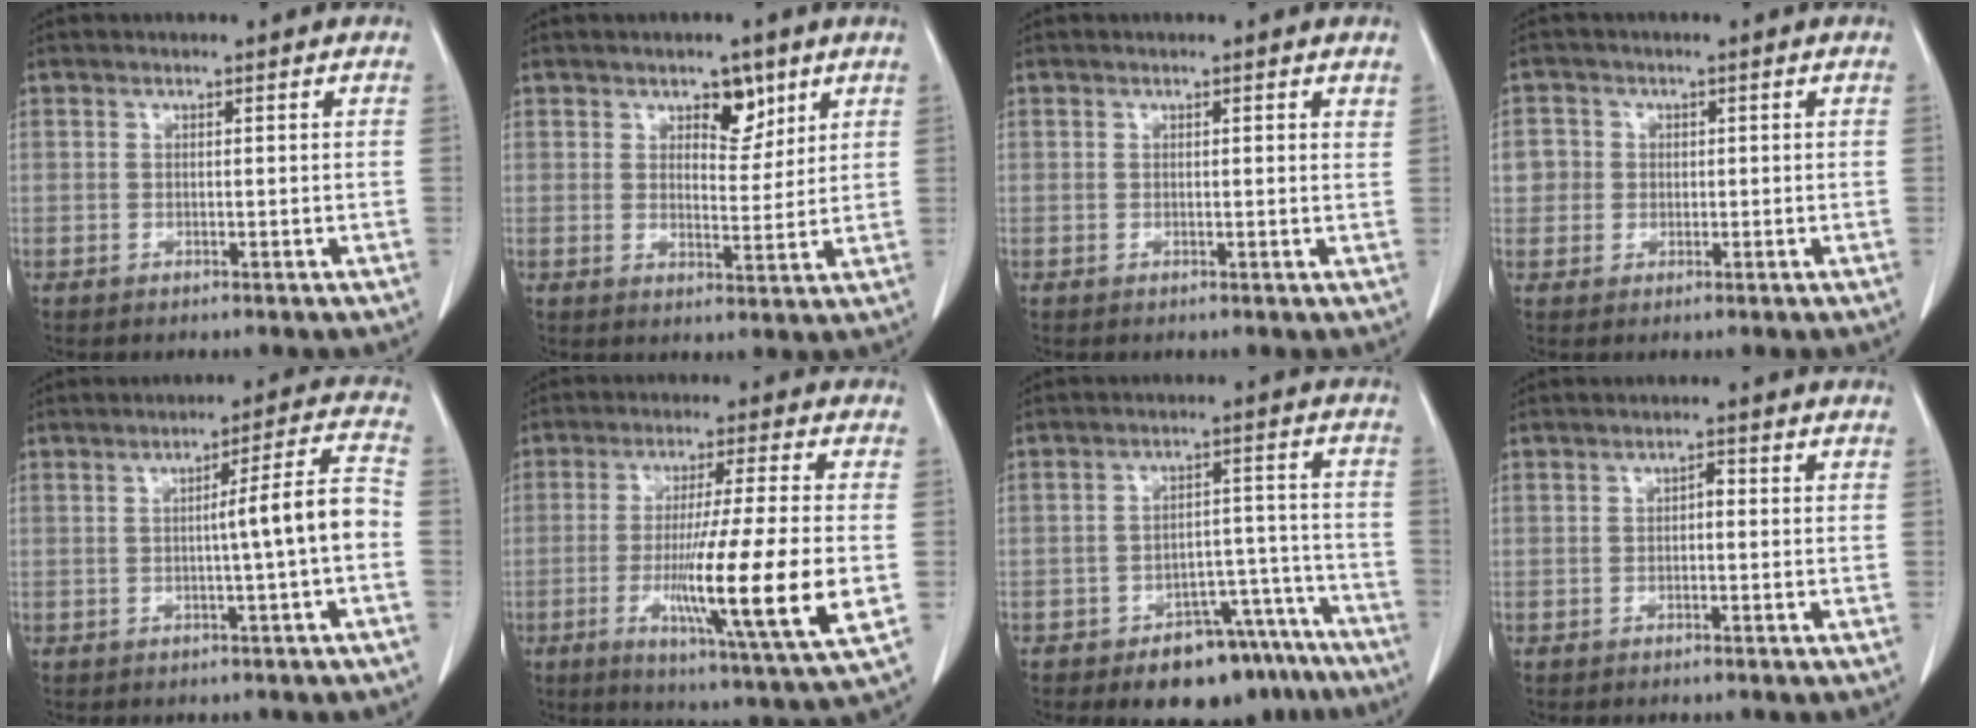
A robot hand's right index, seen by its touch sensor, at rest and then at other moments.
{"total": 4.8, "force": [2.9, 2.5, 2.9], "torque": [-0.034, -0.002, 0.044]}
{"total": 1.0, "force": [0.8, 0.1, 0.6], "torque": [-0.008, -0.001, 0.005]}
{"total": 3.2, "force": [0.3, 3.2, 0.2], "torque": [0.011, 0.009, 0.003]}
{"total": 7.0, "force": [-1.2, -0.8, 6.9], "torque": [-0.097, 0.013, -0.016]}
{"total": 17.2, "force": [-3.2, -0.8, 16.8], "torque": [-0.279, -0.031, -0.056]}
{"total": 12.3, "force": [-9.1, 6.0, 5.7], "torque": [-0.038, 0.047, -0.128]}
{"total": 1.2, "force": [-0.1, 0.6, 1.0], "torque": [-0.014, 0.004, -0.003]}